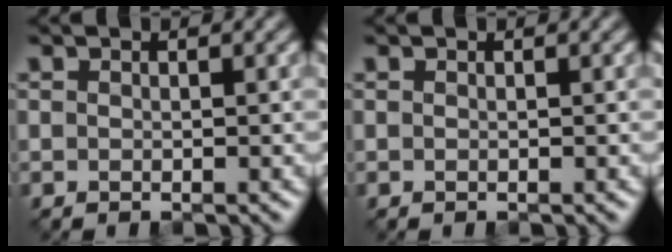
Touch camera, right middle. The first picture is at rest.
{"total": 0.0}